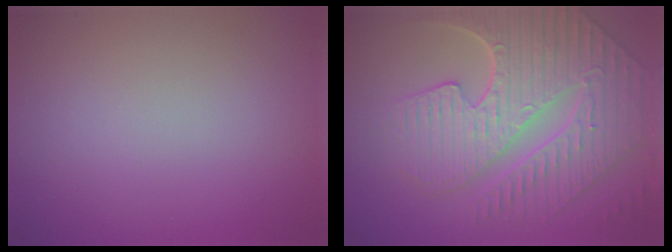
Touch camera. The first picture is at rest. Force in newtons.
{"total": 9.8, "press": 6.5, "slide": 7.3}